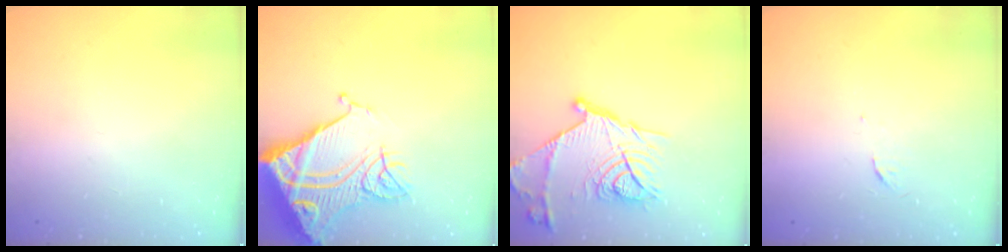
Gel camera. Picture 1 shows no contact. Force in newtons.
{"total": 20.1, "press": 19.9, "slide": 2.6}
{"total": 19.6, "press": 19.6, "slide": 0.6}
{"total": 3.3, "press": 3.3, "slide": 0.5}